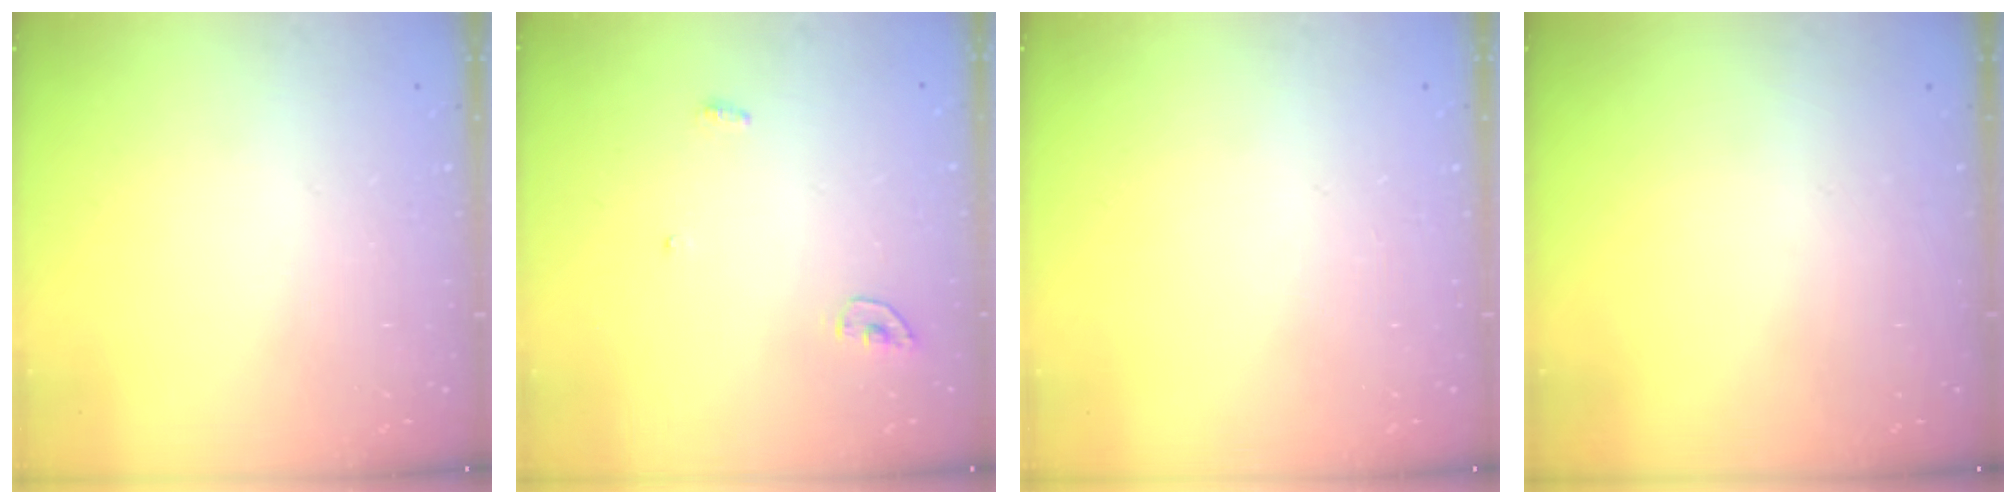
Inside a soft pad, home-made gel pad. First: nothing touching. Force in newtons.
{"total": 3.6, "press": 3.5, "slide": 0.4}
{"total": 0.0}
{"total": 0.0}